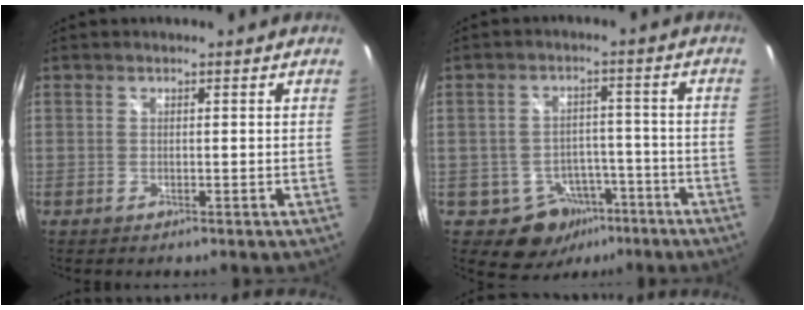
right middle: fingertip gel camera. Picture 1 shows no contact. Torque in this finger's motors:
{"motor_torque": [0.30, -0.46, 0.02, 0.01]}